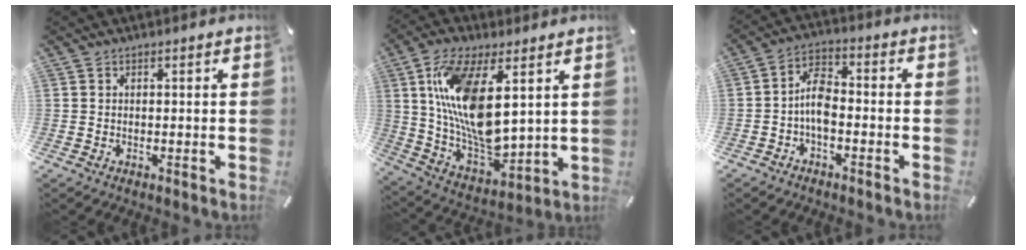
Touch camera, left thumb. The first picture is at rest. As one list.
[{"total": 18.1, "force": [6.5, 8.2, 14.7], "torque": [-0.309, -0.033, 0.111]}, {"total": 7.2, "force": [-2.2, 4.0, 5.5], "torque": [-0.111, 0.019, -0.041]}]